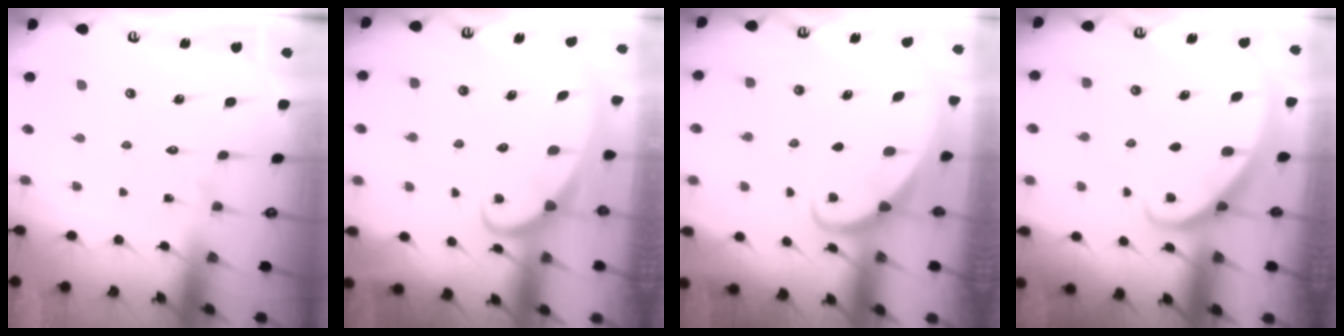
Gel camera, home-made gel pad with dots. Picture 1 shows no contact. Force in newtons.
{"total": 2.5, "press": 2.5, "slide": 0.4}
{"total": 2.0, "press": 2.0, "slide": 0.3}
{"total": 2.3, "press": 2.3, "slide": 0.2}